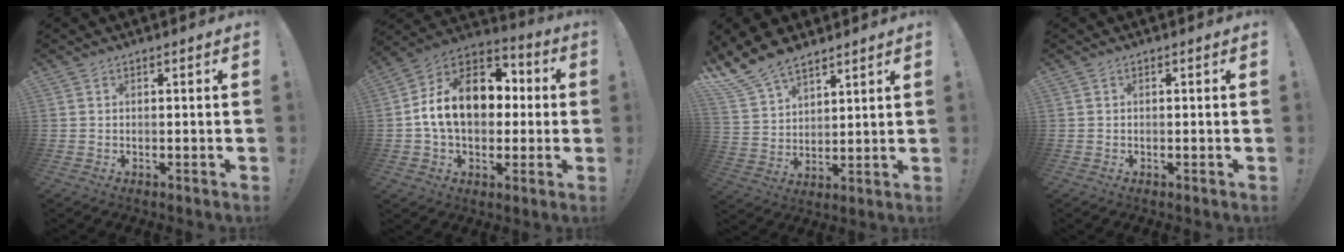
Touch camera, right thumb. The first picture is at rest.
{"total": 18.6, "force": [2.3, 13.2, 12.9], "torque": [-0.205, 0.014, 0.052]}
{"total": 12.8, "force": [10.1, 6.3, 4.7], "torque": [-0.107, -0.061, 0.195]}
{"total": 0.0}